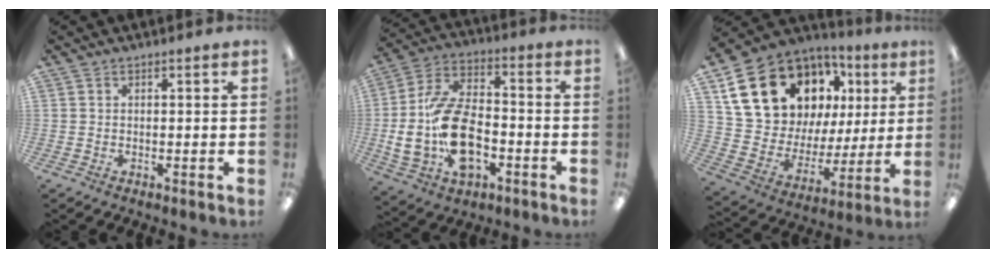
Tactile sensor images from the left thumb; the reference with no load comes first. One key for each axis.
{"total": 18.3, "fx": -4.6, "fy": 11.2, "fz": 13.8, "tx": -0.277, "ty": 0.020, "tz": -0.077}
{"total": 21.2, "fx": 11.1, "fy": 14.3, "fz": 11.0, "tx": -0.209, "ty": -0.039, "tz": 0.218}